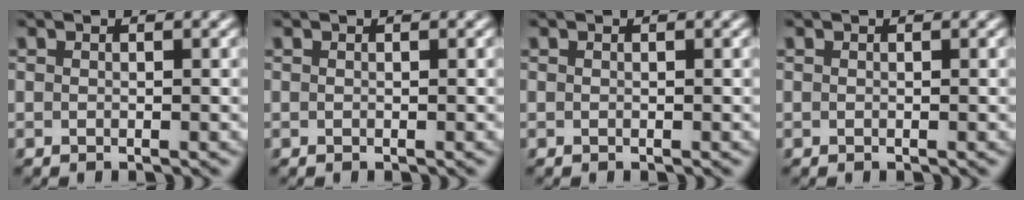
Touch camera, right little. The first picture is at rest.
{"total": 0.0}
{"total": 0.0}
{"total": 0.0}